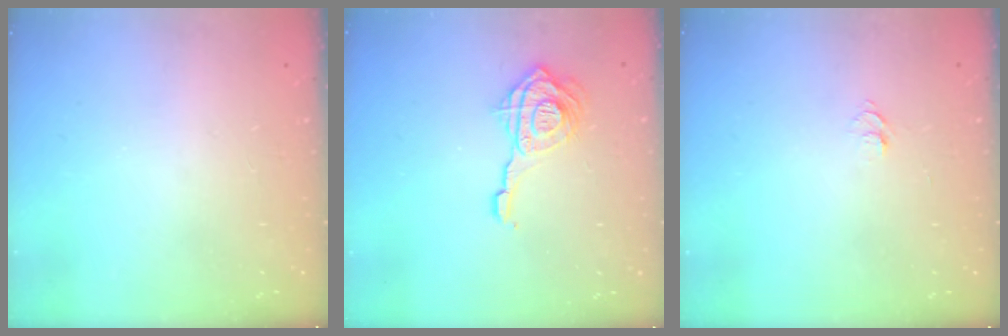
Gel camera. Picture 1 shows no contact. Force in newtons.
{"total": 12.8, "press": 12.7, "slide": 1.4}
{"total": 4.7, "press": 4.6, "slide": 0.5}